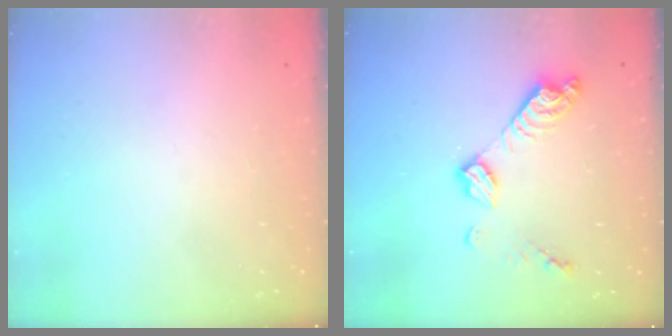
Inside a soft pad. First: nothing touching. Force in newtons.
{"total": 9.8, "press": 9.8, "slide": 0.6}